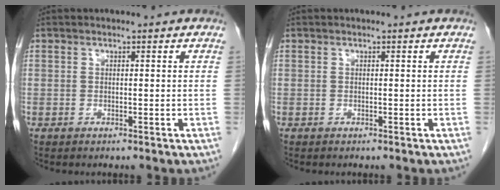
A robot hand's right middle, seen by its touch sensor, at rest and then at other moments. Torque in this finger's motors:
{"motor_torque": [0.22, -0.09, 0.00, 0.00]}